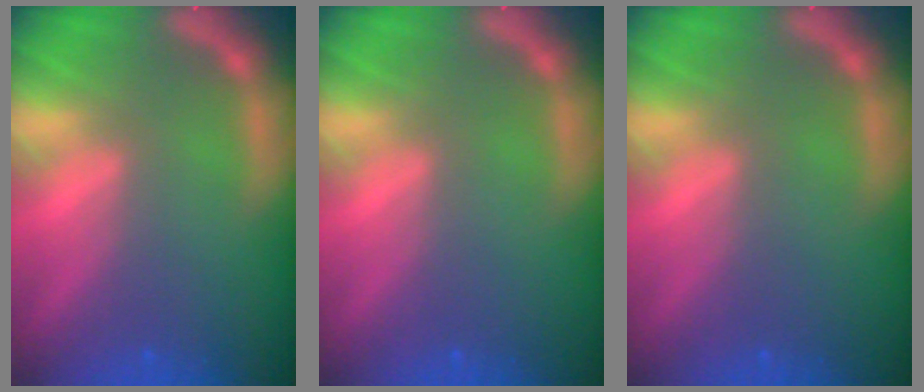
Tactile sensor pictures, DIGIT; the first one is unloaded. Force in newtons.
{"total": 0.0}
{"total": 0.0}